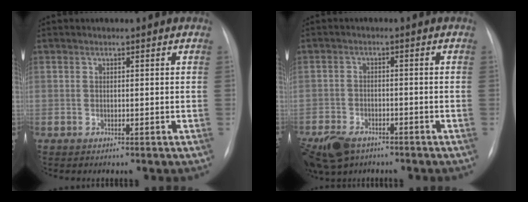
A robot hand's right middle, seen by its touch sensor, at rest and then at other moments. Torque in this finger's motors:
{"motor_torque": [0.70, -0.66, 0.16, 0.06]}